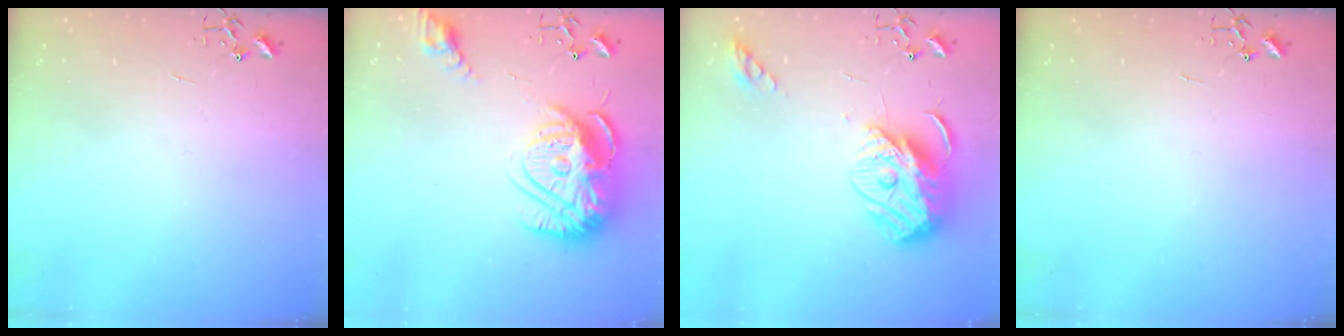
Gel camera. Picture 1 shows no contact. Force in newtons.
{"total": 19.5, "press": 19.4, "slide": 1.7}
{"total": 13.5, "press": 13.4, "slide": 1.2}
{"total": 0.0}